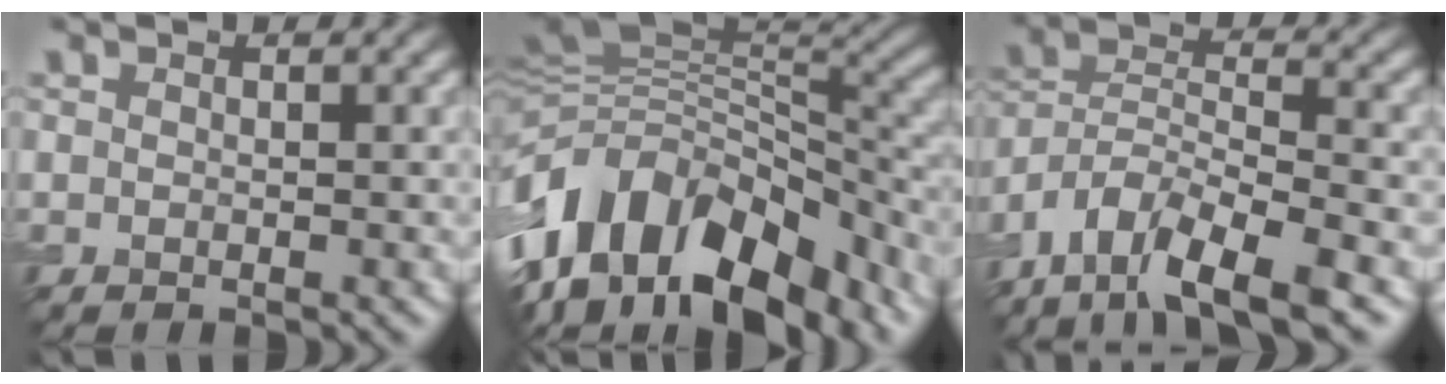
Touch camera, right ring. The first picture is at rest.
{"total": 13.6, "force": [-6.8, 8.5, 8.2], "torque": [-0.167, 0.025, -0.114]}
{"total": 10.2, "force": [-7.7, 3.3, 5.9], "torque": [-0.102, 0.000, -0.137]}